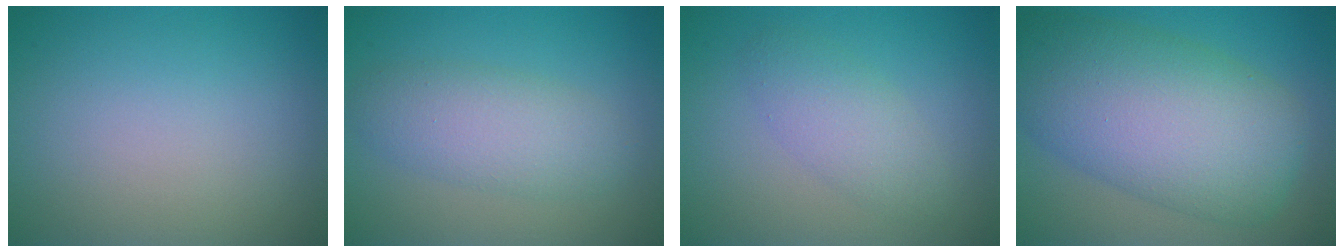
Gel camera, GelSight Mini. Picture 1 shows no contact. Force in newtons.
{"total": 4.1, "press": 4.1, "slide": 0.1}
{"total": 2.8, "press": 2.8, "slide": 0.2}
{"total": 11.7, "press": 11.7, "slide": 0.3}